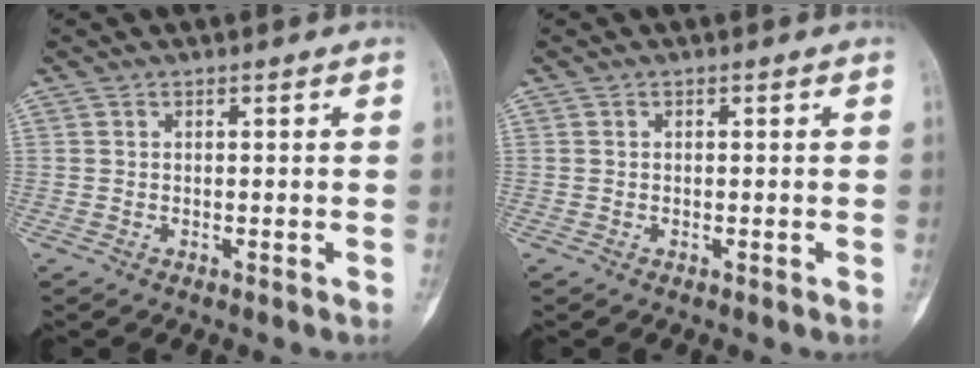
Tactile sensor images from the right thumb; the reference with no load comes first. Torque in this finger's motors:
{"motor_torque": [-0.32, -0.08, -0.29, 0.18, -0.11]}